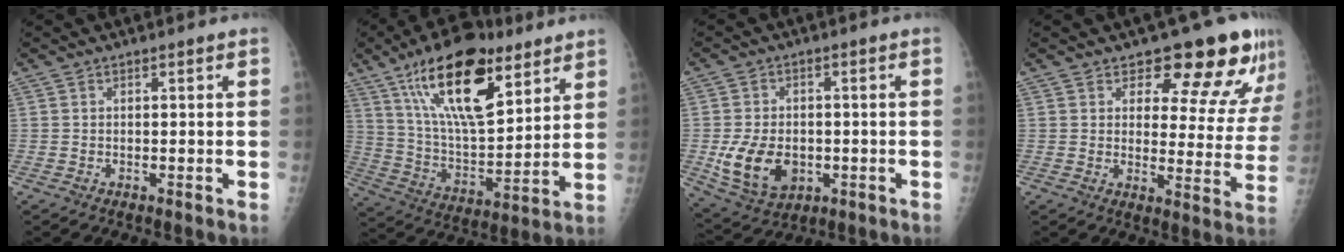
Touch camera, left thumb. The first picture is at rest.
{"total": 23.0, "force": [12.6, 9.7, 16.6], "torque": [-0.259, -0.048, 0.225]}
{"total": 11.1, "force": [-1.9, 8.0, 7.4], "torque": [-0.118, -0.003, -0.018]}
{"total": 14.1, "force": [11.1, 5.7, 6.5], "torque": [-0.025, -0.078, 0.124]}